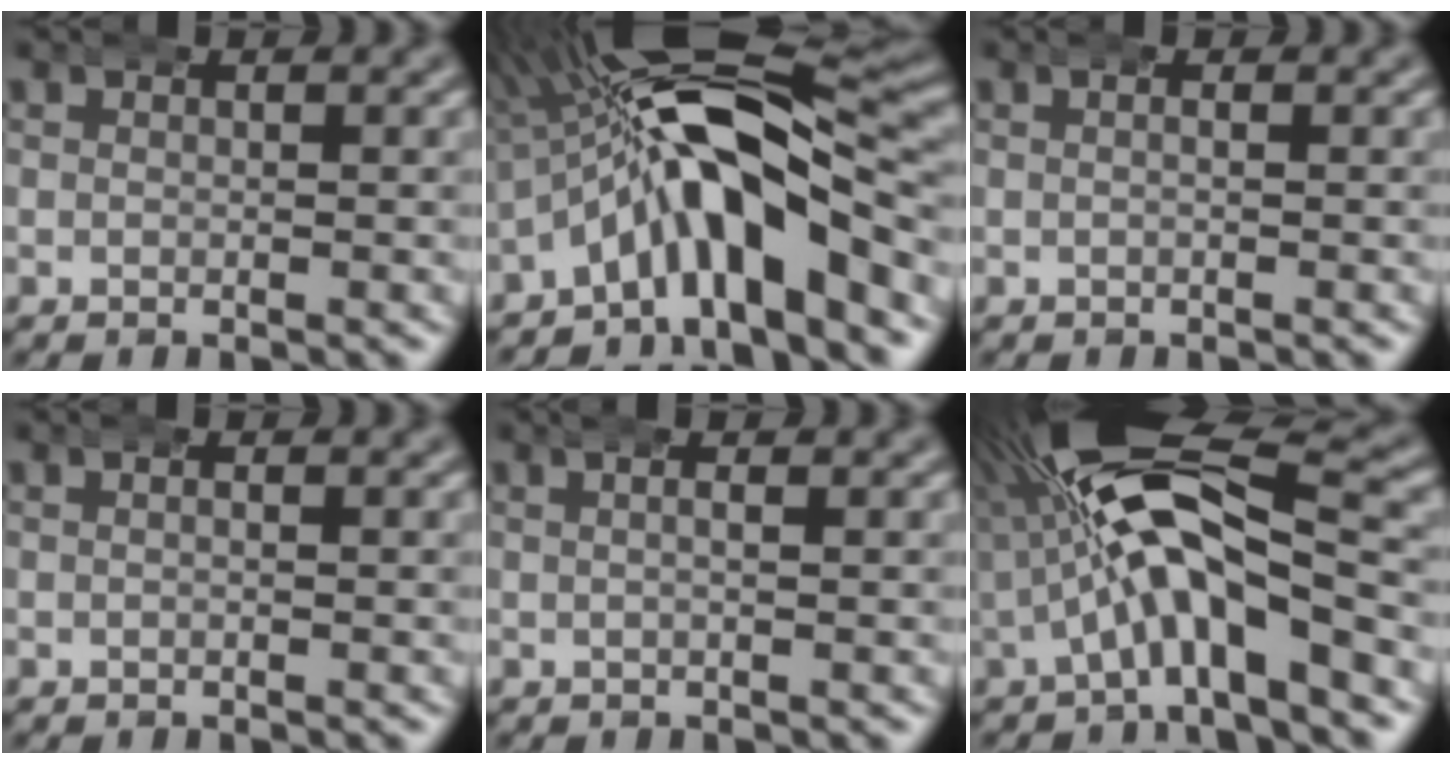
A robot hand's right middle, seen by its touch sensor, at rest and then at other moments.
{"total": 11.6, "force": [-1.1, 5.8, 10.0], "torque": [-0.177, 0.001, -0.023]}
{"total": 0.9, "force": [0.2, 0.1, 0.9], "torque": [-0.009, 0.008, -0.003]}
{"total": 0.6, "force": [0.1, 0.1, 0.6], "torque": [-0.005, 0.006, -0.003]}
{"total": 2.1, "force": [0.8, 0.7, 1.8], "torque": [-0.013, 0.020, 0.000]}
{"total": 10.9, "force": [1.7, 4.5, 9.8], "torque": [-0.173, 0.009, 0.020]}